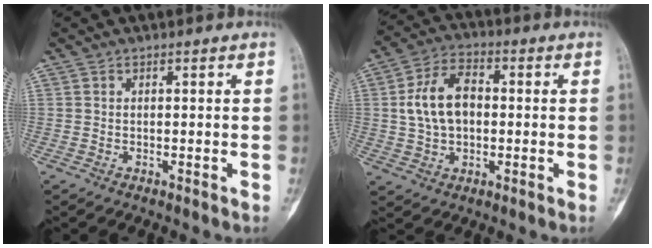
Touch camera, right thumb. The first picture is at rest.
{"total": 10.6, "force": [0.5, 7.0, 7.9], "torque": [-0.138, 0.019, 0.007]}